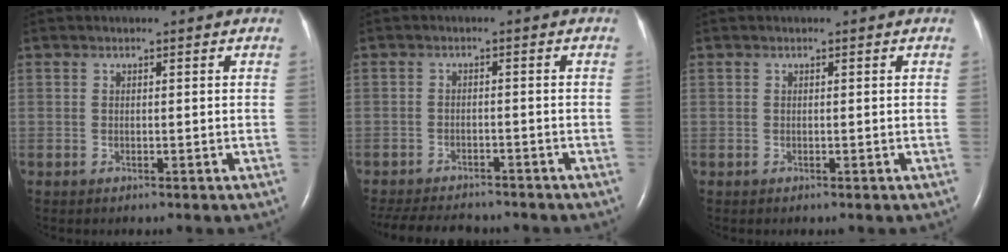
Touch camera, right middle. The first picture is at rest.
{"total": 11.5, "force": [-10.2, 3.3, 4.1], "torque": [-0.086, -0.007, -0.141]}
{"total": 0.0}